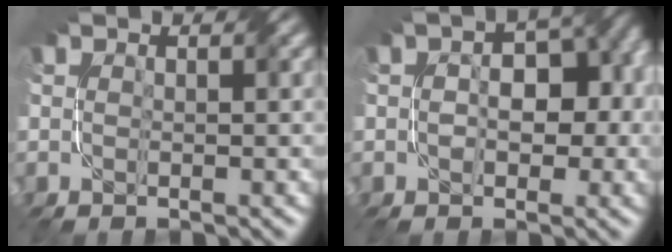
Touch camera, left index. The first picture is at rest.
{"total": 5.5, "force": [-0.8, 3.5, 4.2], "torque": [-0.039, 0.013, -0.010]}